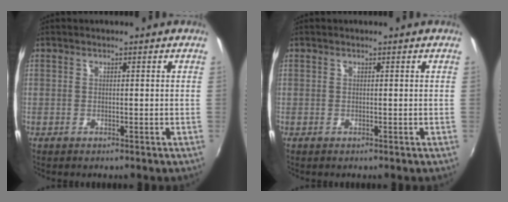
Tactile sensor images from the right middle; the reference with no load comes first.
{"total": 0.0}